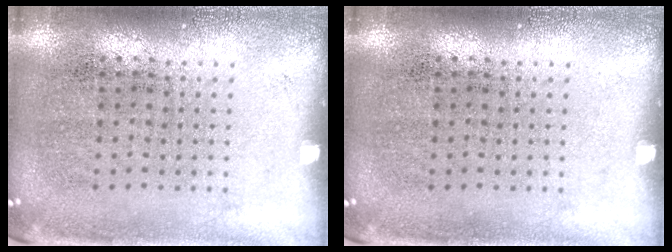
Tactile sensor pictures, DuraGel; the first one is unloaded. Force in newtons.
{"total": 0.0}